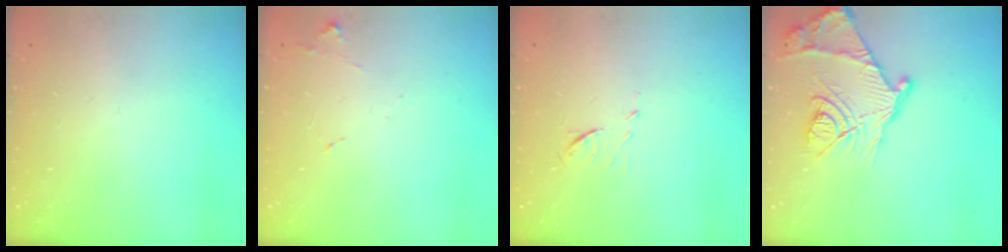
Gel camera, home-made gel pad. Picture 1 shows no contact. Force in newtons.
{"total": 7.6, "press": 7.6, "slide": 0.6}
{"total": 5.8, "press": 5.8, "slide": 0.8}
{"total": 18.9, "press": 18.8, "slide": 1.6}